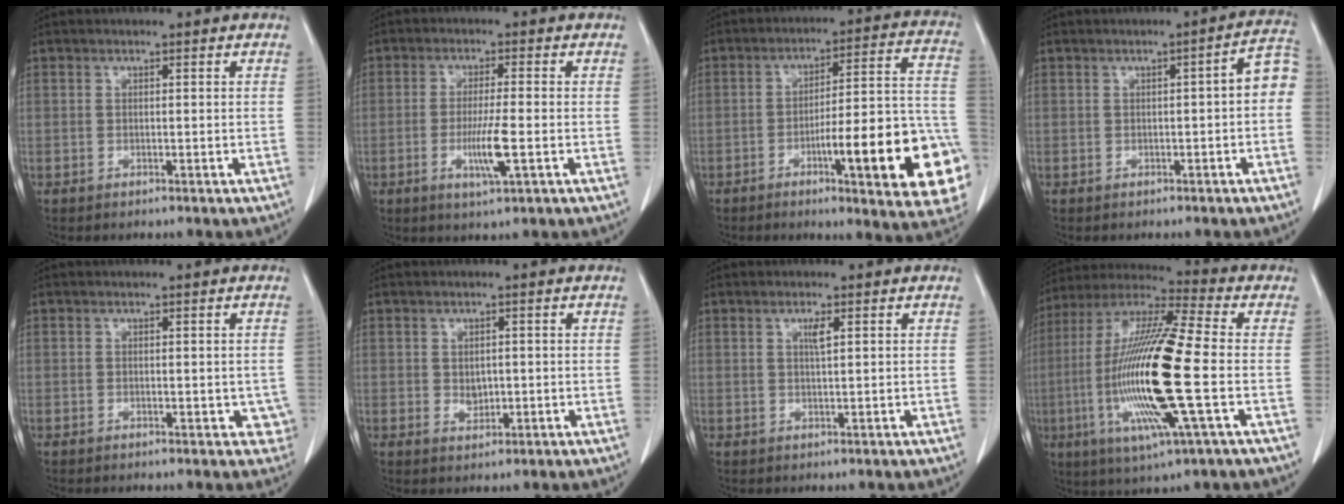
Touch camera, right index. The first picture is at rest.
{"total": 6.0, "force": [-1.7, 0.0, 5.8], "torque": [-0.109, -0.014, -0.029]}
{"total": 20.8, "force": [-7.0, 2.7, 19.4], "torque": [-0.168, 0.022, -0.086]}
{"total": 4.4, "force": [-0.4, 0.8, 4.3], "torque": [-0.047, 0.019, -0.010]}
{"total": 3.0, "force": [-0.3, 1.6, 2.4], "torque": [-0.009, -0.003, -0.001]}
{"total": 2.2, "force": [0.1, 1.6, 1.5], "torque": [-0.024, -0.003, 0.008]}
{"total": 1.7, "force": [0.7, 0.1, 1.5], "torque": [-0.031, -0.002, 0.012]}
{"total": 20.5, "force": [-3.5, 1.4, 20.1], "torque": [-0.421, -0.013, -0.070]}